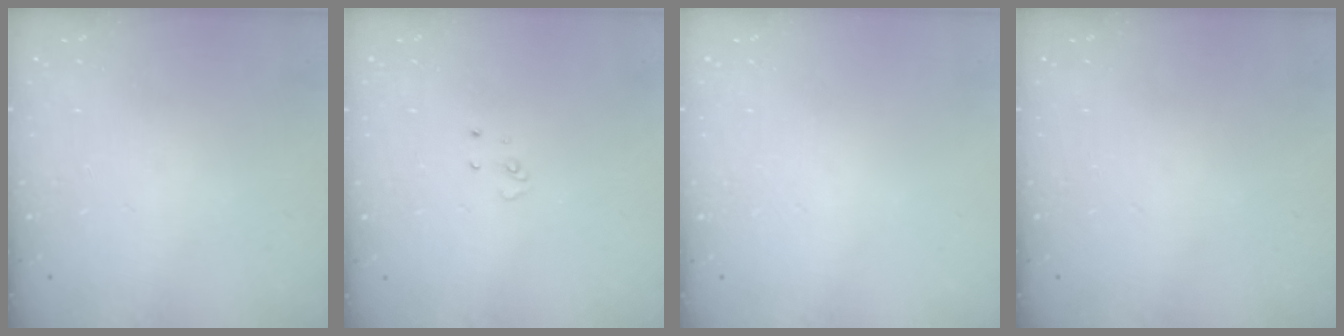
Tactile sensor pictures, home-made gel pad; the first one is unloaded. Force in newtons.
{"total": 2.9, "press": 2.9, "slide": 0.2}
{"total": 0.0}
{"total": 0.0}